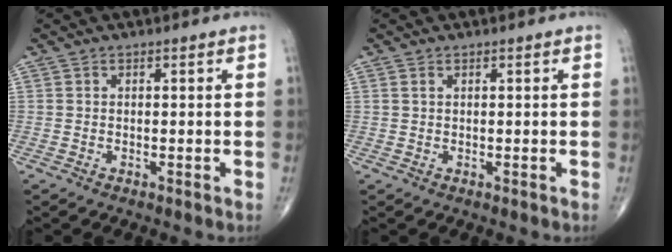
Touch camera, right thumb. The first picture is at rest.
{"total": 0.5, "force": [0.3, 0.3, 0.4], "torque": [-0.008, 0.004, 0.007]}